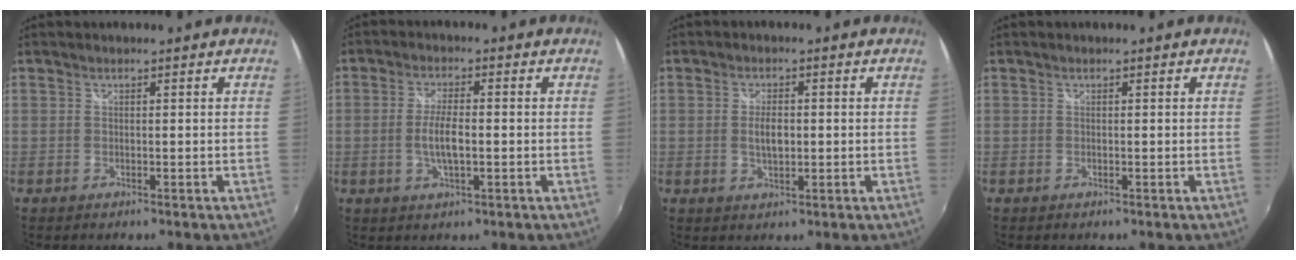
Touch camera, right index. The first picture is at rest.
{"total": 5.3, "force": [-1.0, 1.4, 5.1], "torque": [-0.100, -0.002, -0.017]}
{"total": 3.7, "force": [-0.2, 1.8, 3.3], "torque": [-0.059, 0.000, -0.004]}
{"total": 0.0}